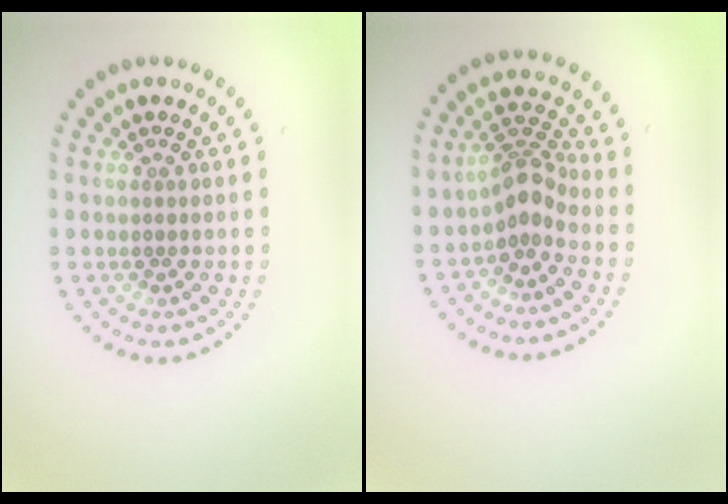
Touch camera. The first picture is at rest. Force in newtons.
{"total": 2.8, "press": 2.0, "slide": 2.0}